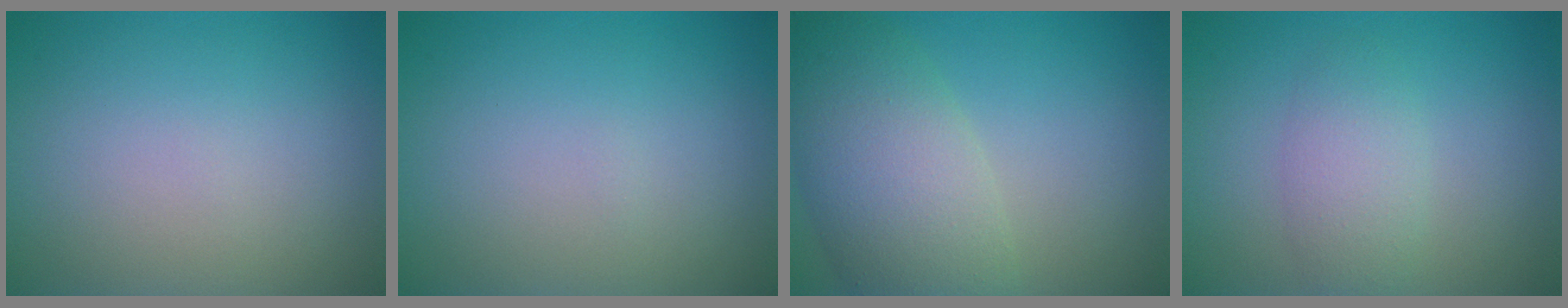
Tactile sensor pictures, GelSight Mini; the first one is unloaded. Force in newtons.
{"total": 0.0}
{"total": 7.6, "press": 7.6, "slide": 0.7}
{"total": 2.8, "press": 2.8, "slide": 0.2}